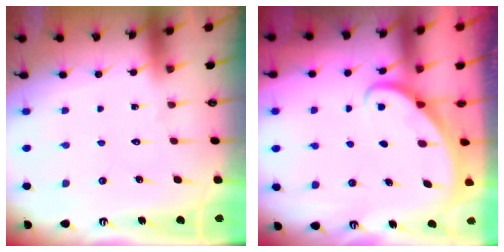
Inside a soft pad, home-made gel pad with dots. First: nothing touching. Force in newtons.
{"total": 2.3, "press": 2.3, "slide": 0.1}